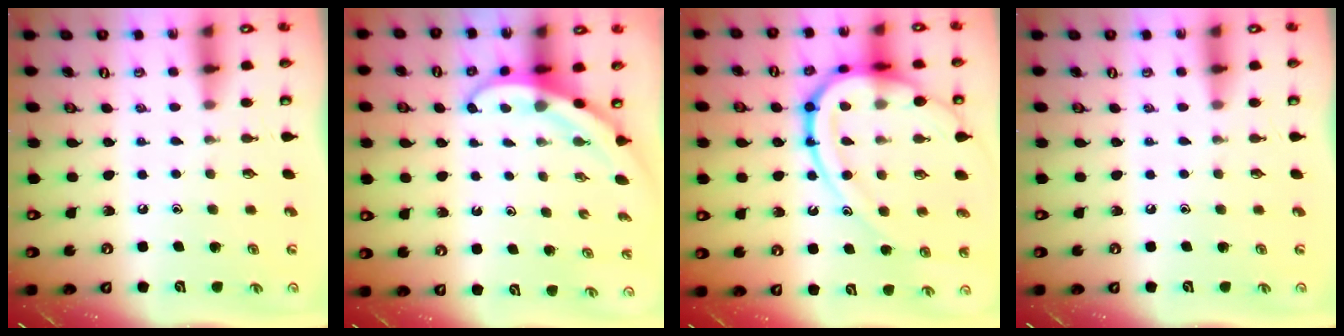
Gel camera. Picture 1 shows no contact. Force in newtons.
{"total": 3.7, "press": 3.7, "slide": 0.4}
{"total": 22.0, "press": 21.9, "slide": 2.3}
{"total": 0.0}